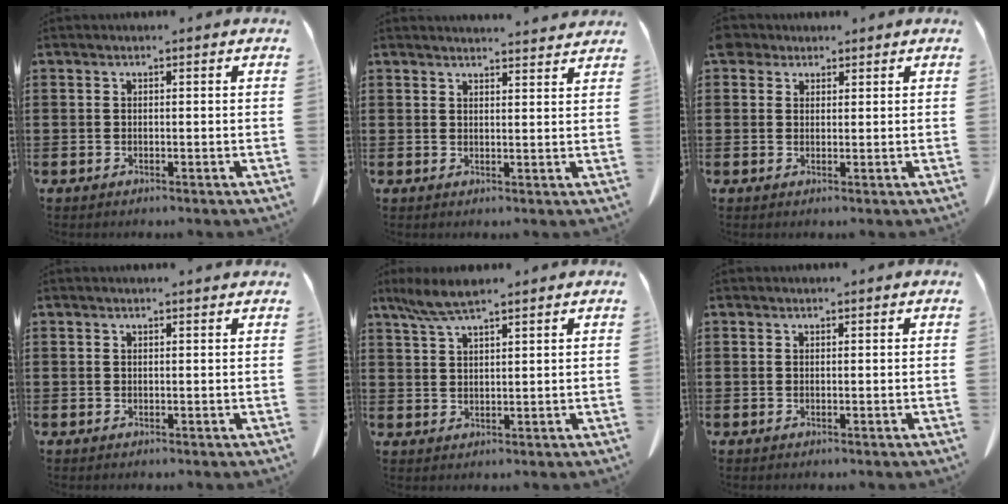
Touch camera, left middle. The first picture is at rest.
{"total": 2.8, "force": [2.8, -0.1, 0.2], "torque": [-0.004, -0.011, 0.052]}
{"total": 2.5, "force": [2.0, 1.4, 0.6], "torque": [-0.021, 0.010, 0.038]}
{"total": 0.5, "force": [0.5, 0.0, 0.2], "torque": [-0.006, -0.001, 0.010]}
{"total": 4.8, "force": [3.6, 0.7, 3.1], "torque": [-0.069, -0.002, 0.067]}
{"total": 0.0}